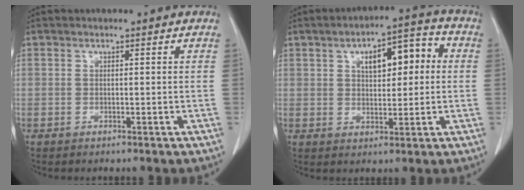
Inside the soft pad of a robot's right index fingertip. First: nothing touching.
{"total": 9.9, "force": [2.2, 4.4, 8.7], "torque": [-0.129, 0.033, 0.035]}